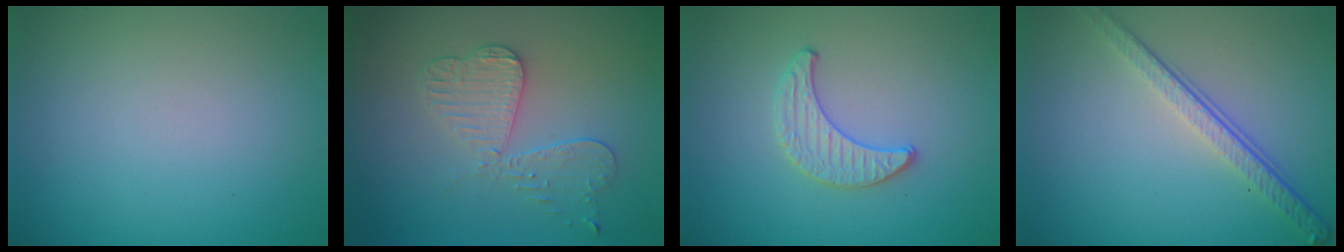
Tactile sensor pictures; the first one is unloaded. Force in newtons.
{"total": 3.3, "press": 3.2, "slide": 0.9}
{"total": 1.5, "press": 1.5, "slide": 0.1}
{"total": 4.1, "press": 2.8, "slide": 2.9}